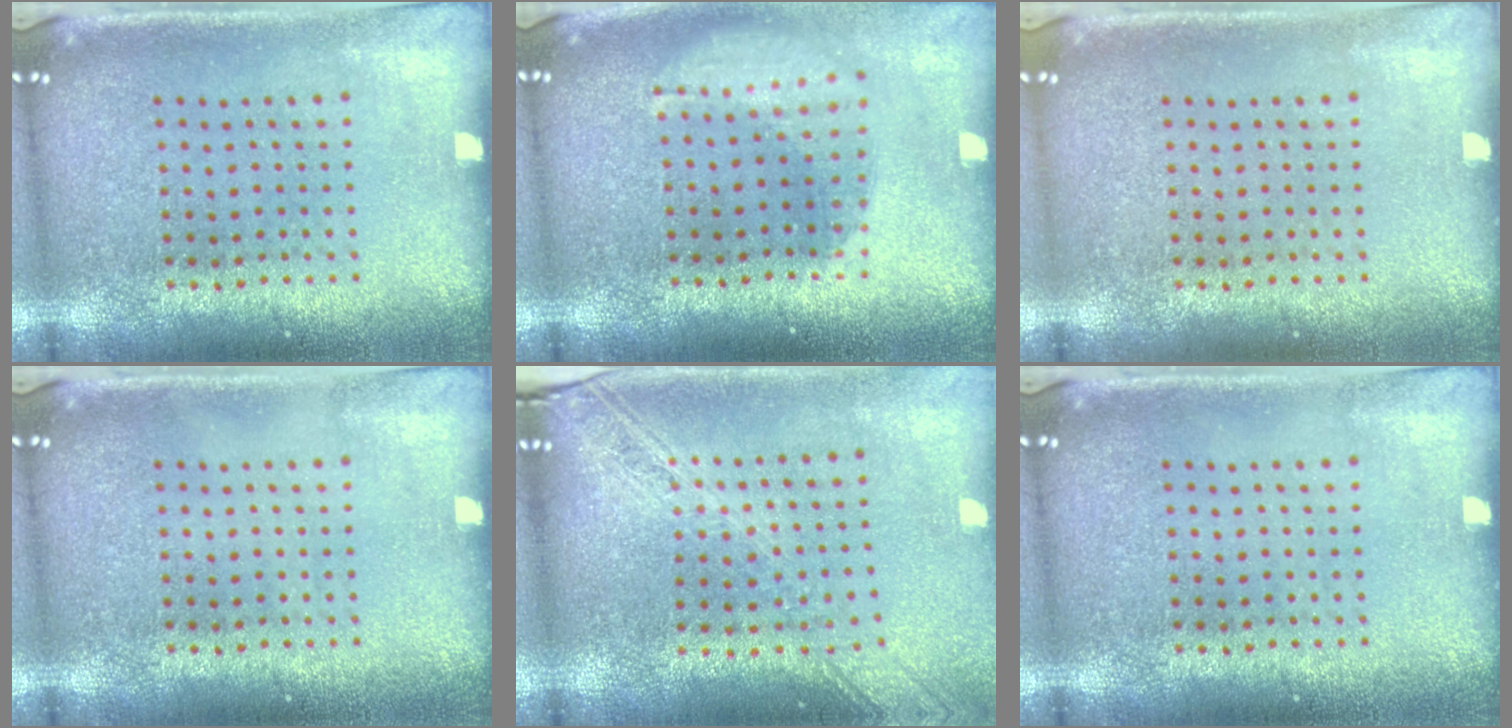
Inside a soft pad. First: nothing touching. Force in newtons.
{"total": 1.6, "press": 1.2, "slide": 1.0}
{"total": 0.0}
{"total": 0.0}
{"total": 2.1, "press": 1.8, "slide": 1.1}
{"total": 0.0}